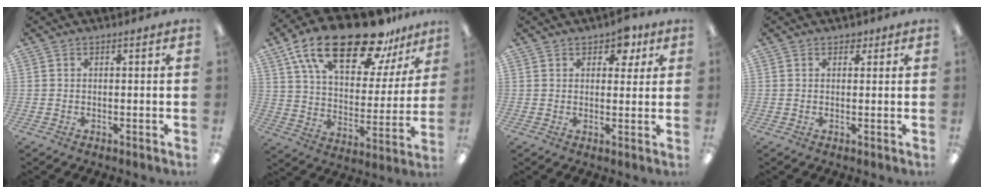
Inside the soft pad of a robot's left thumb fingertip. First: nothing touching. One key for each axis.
{"total": 24.3, "fx": 16.4, "fy": 9.8, "fz": 15.0, "tx": -0.255, "ty": -0.093, "tz": 0.282}
{"total": 5.3, "fx": 3.2, "fy": 3.4, "fz": 2.6, "tx": -0.020, "ty": -0.007, "tz": 0.051}
{"total": 1.9, "fx": 1.0, "fy": 1.4, "fz": 0.7, "tx": -0.006, "ty": -0.001, "tz": 0.017}